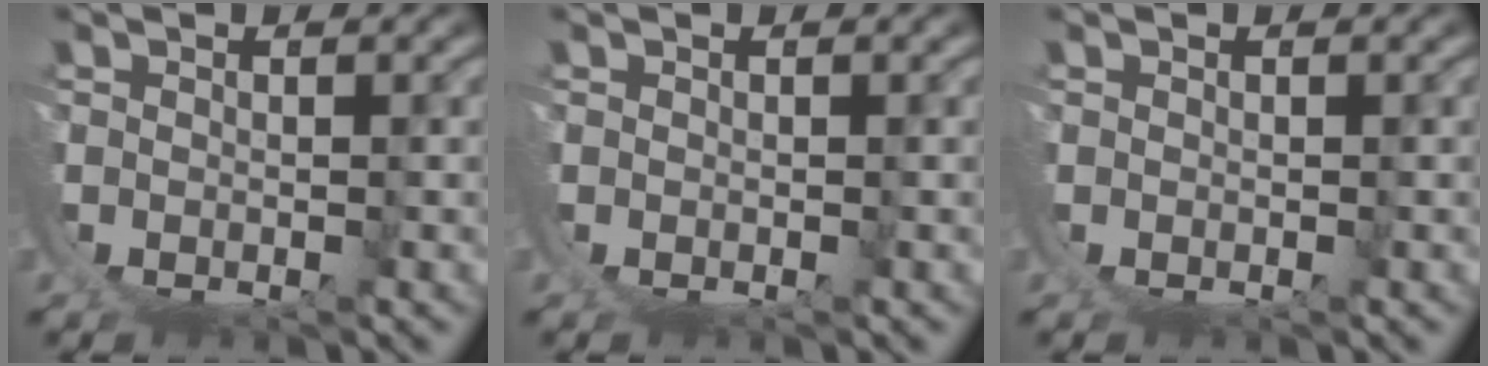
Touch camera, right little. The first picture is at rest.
{"total": 0.0}
{"total": 0.0}